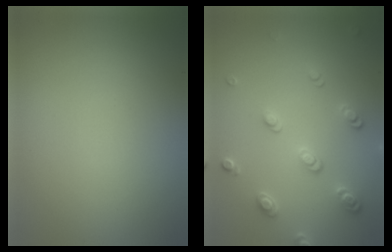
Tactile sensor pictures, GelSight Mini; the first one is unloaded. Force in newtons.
{"total": 2.7, "press": 2.6, "slide": 0.4}